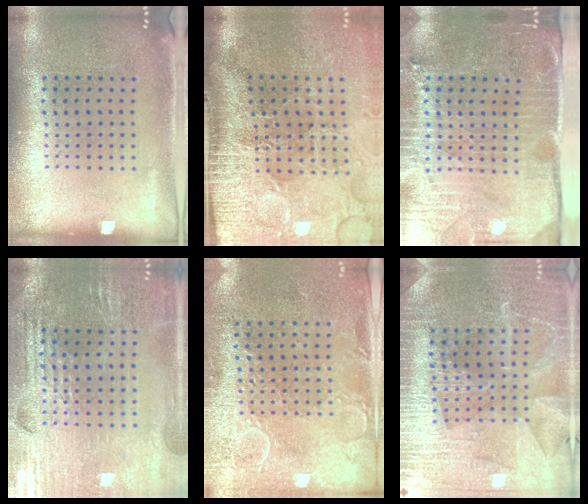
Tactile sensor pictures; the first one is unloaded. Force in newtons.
{"total": 5.0, "press": 4.0, "slide": 2.9}
{"total": 4.4, "press": 3.7, "slide": 2.3}
{"total": 2.9, "press": 2.8, "slide": 0.5}
{"total": 2.9, "press": 2.6, "slide": 1.2}
{"total": 3.6, "press": 3.5, "slide": 0.9}